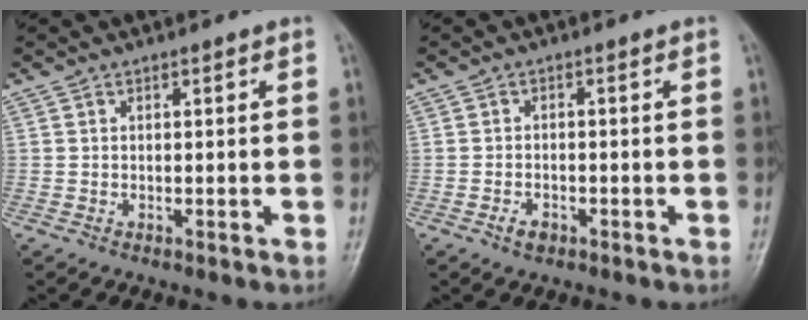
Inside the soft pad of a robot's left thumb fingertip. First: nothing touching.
{"total": 2.3, "force": [-1.3, 1.3, 1.4], "torque": [-0.024, 0.009, -0.020]}